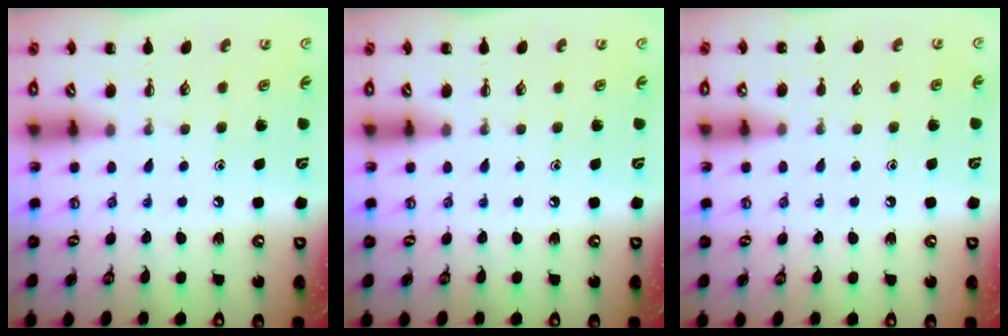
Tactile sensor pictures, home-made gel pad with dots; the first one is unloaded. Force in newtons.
{"total": 0.0}
{"total": 3.1, "press": 3.0, "slide": 1.0}